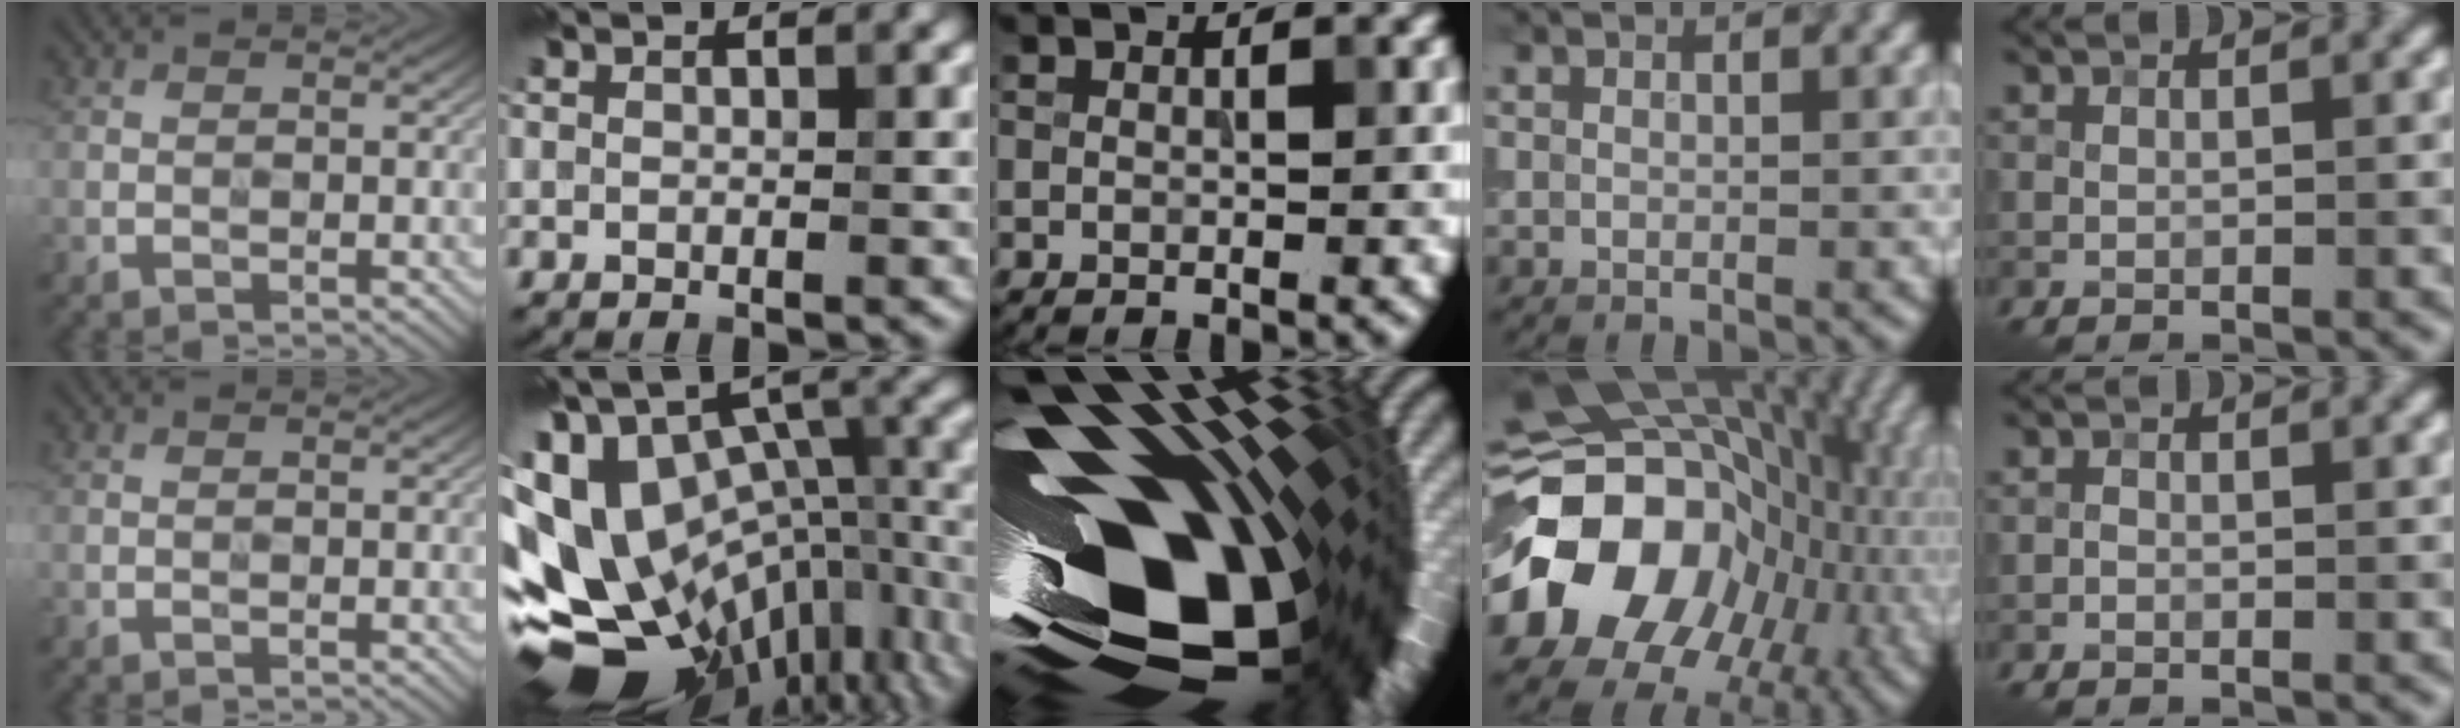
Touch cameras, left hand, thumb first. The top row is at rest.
{"index": {"total": 16.8, "force": [-4.2, 10.7, 12.3], "torque": [-0.204, 0.023, -0.046]}, "middle": {"total": 18.9, "force": [-1.1, 9.3, 16.4], "torque": [-0.274, -0.051, -0.008]}, "ring": {"total": 19.7, "force": [-4.2, 15.7, 11.1], "torque": [-0.215, -0.022, -0.067]}, "little": {"total": 0.6, "force": [-0.3, 0.4, 0.3], "torque": [-0.003, 0.000, -0.008]}}